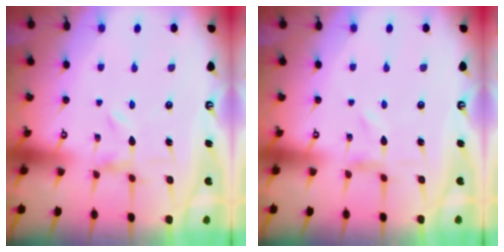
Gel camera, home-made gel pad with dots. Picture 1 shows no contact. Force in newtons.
{"total": 0.0}